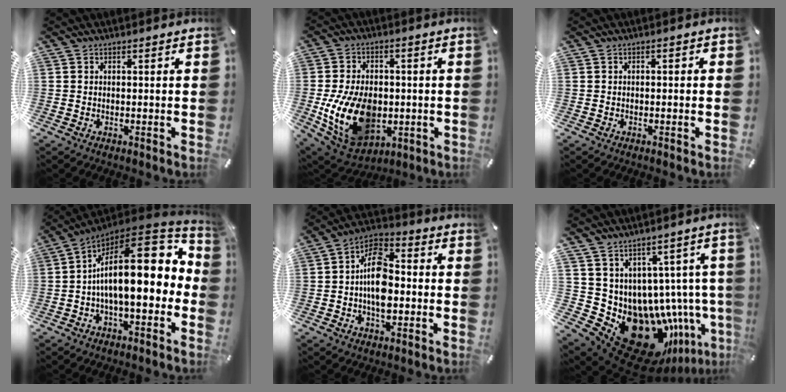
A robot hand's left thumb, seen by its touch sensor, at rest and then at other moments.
{"total": 17.3, "force": [-2.8, 12.1, 12.1], "torque": [-0.253, 0.002, -0.044]}
{"total": 1.1, "force": [-0.6, 0.5, 0.7], "torque": [-0.014, 0.003, -0.012]}
{"total": 20.9, "force": [1.3, 9.0, 18.8], "torque": [-0.310, -0.029, 0.021]}
{"total": 11.8, "force": [-1.8, 7.2, 9.2], "torque": [-0.162, 0.012, -0.029]}
{"total": 19.1, "force": [-6.9, 13.6, 11.5], "torque": [-0.152, -0.024, -0.058]}